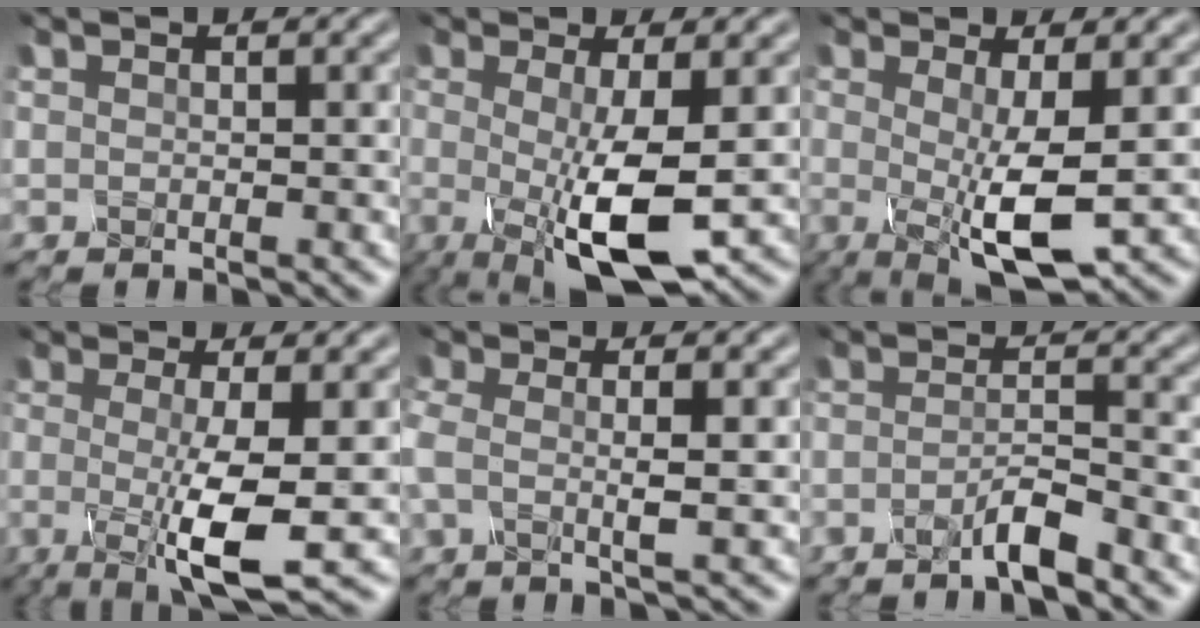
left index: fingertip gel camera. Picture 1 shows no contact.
{"total": 7.5, "force": [-1.7, 1.8, 7.0], "torque": [-0.120, -0.011, -0.030]}
{"total": 6.1, "force": [-0.9, 1.5, 5.8], "torque": [-0.097, -0.010, -0.016]}
{"total": 6.6, "force": [-1.7, 1.1, 6.2], "torque": [-0.096, -0.012, -0.031]}
{"total": 2.9, "force": [-0.7, 0.7, 2.7], "torque": [-0.055, 0.003, -0.019]}
{"total": 3.0, "force": [-2.4, 0.2, 1.7], "torque": [-0.025, 0.002, -0.052]}